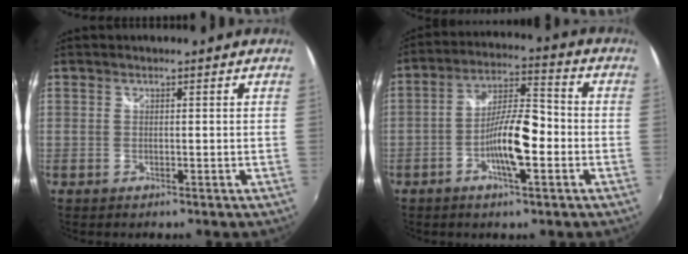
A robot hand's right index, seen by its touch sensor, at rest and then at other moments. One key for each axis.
{"total": 10.6, "fx": -3.3, "fy": 2.5, "fz": 9.7, "tx": -0.185, "ty": 0.003, "tz": -0.060}